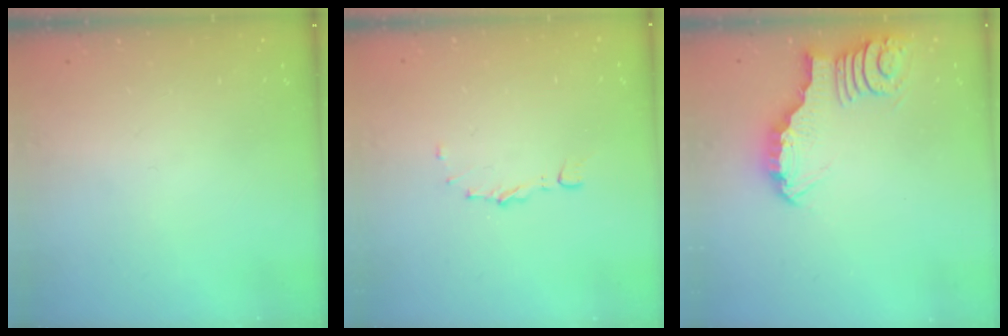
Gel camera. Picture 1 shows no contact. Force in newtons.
{"total": 5.2, "press": 5.1, "slide": 0.7}
{"total": 4.3, "press": 4.3, "slide": 0.5}